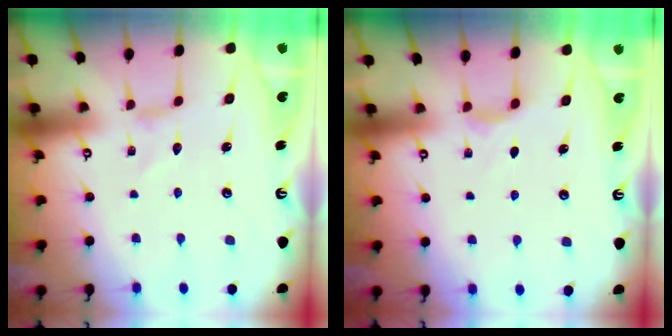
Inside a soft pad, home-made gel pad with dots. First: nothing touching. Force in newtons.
{"total": 2.9, "press": 2.9, "slide": 0.5}